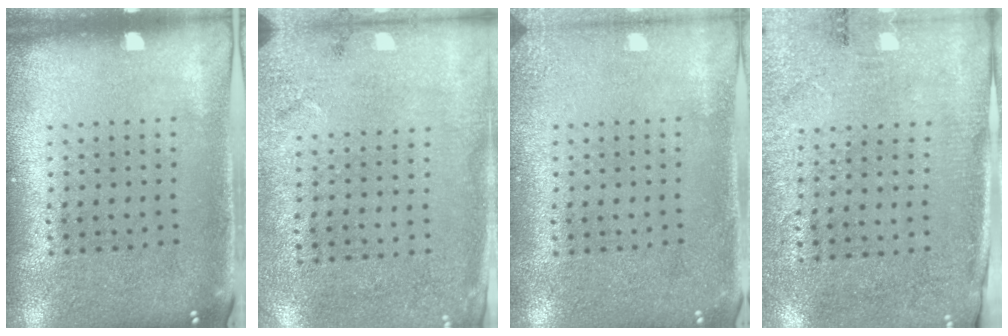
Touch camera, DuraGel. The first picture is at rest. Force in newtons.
{"total": 2.7, "press": 2.1, "slide": 1.7}
{"total": 1.7, "press": 1.7, "slide": 0.2}
{"total": 2.7, "press": 2.3, "slide": 1.5}